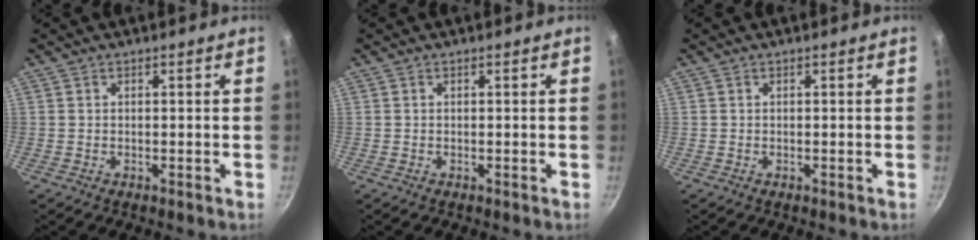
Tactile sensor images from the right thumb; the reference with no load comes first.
{"total": 0.0}
{"total": 0.0}